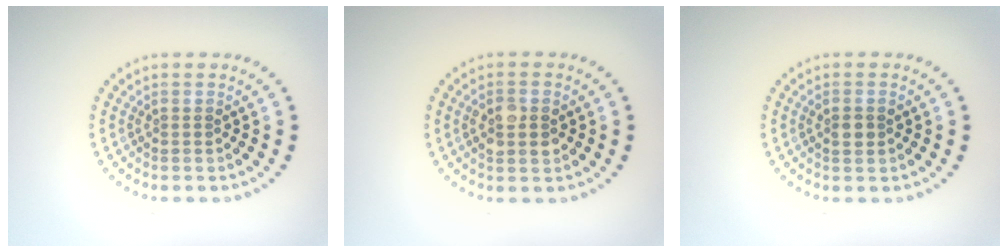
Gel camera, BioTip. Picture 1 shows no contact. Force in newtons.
{"total": 2.7, "press": 2.7, "slide": 0.2}
{"total": 1.3, "press": 1.3, "slide": 0.2}